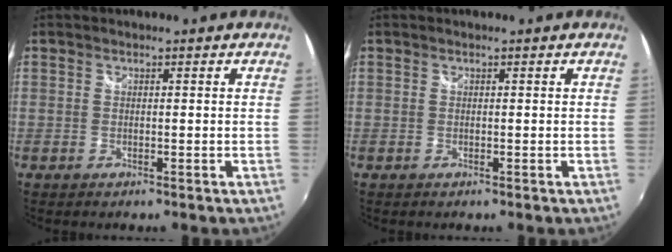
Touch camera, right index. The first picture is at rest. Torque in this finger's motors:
{"motor_torque": [0.00, 0.00, 0.00, 0.00]}